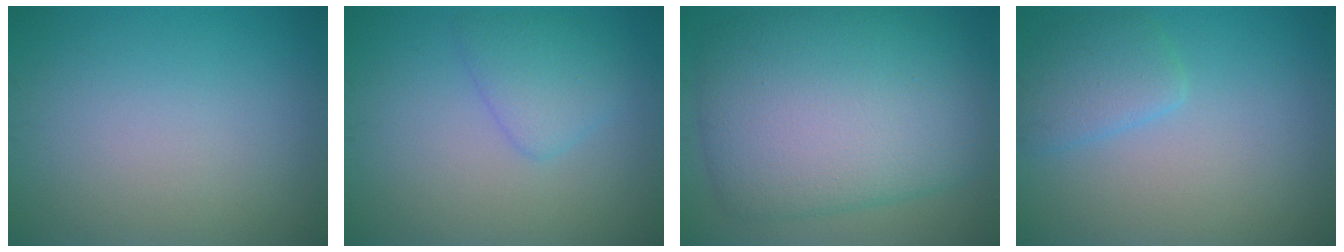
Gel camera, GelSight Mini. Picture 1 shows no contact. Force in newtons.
{"total": 2.7, "press": 2.7, "slide": 0.0}
{"total": 12.2, "press": 12.1, "slide": 0.7}
{"total": 2.6, "press": 2.6, "slide": 0.2}